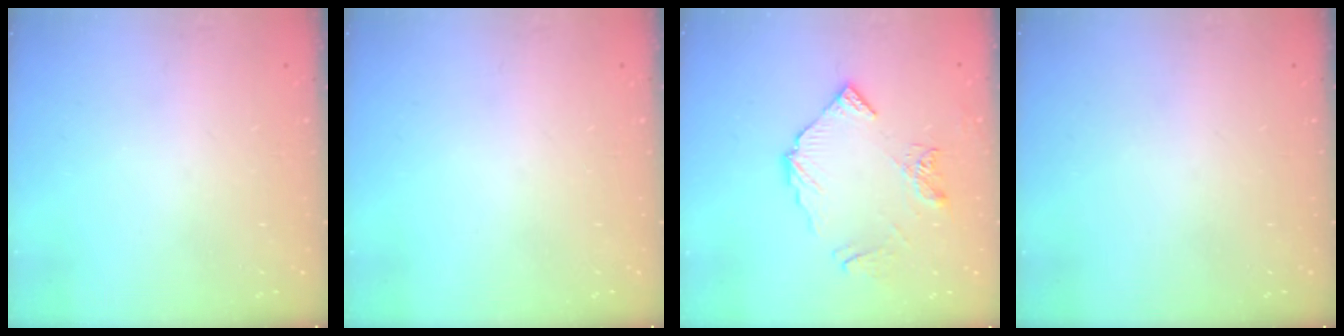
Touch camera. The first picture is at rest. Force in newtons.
{"total": 0.0}
{"total": 11.0, "press": 10.9, "slide": 1.3}
{"total": 0.0}